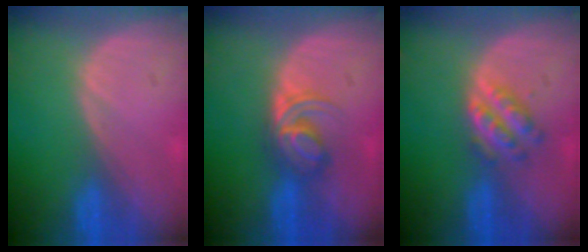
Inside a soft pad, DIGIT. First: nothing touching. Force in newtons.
{"total": 5.9, "press": 5.0, "slide": 3.1}
{"total": 4.3, "press": 4.3, "slide": 0.6}